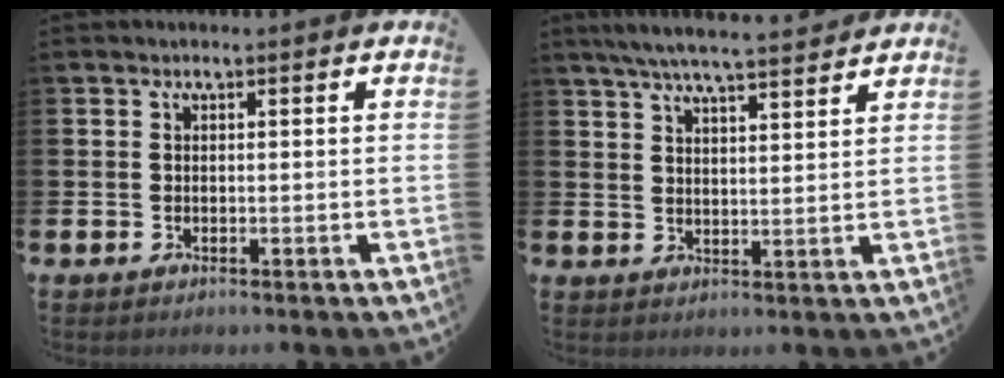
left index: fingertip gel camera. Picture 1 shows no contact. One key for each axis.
{"total": 5.7, "fx": 5.4, "fy": 0.1, "fz": 1.9, "tx": -0.054, "ty": -0.026, "tz": 0.095}